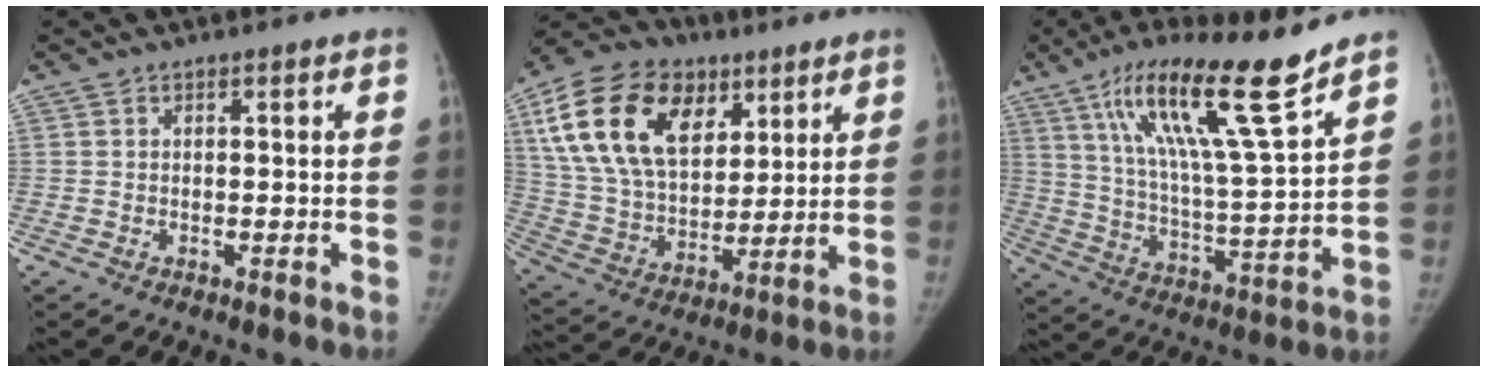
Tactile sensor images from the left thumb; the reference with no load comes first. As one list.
[{"total": 24.1, "force": [10.2, 15.4, 15.4], "torque": [-0.276, -0.010, 0.183]}, {"total": 19.2, "force": [12.6, 1.8, 14.3], "torque": [-0.228, -0.066, 0.219]}]